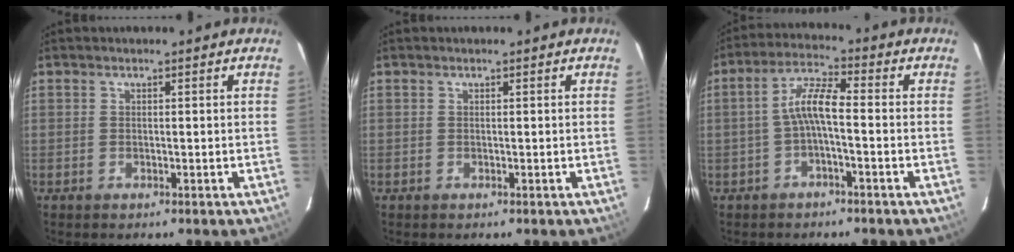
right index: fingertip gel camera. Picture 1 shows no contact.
{"total": 0.0}
{"total": 5.6, "force": [-1.6, 1.1, 5.3], "torque": [-0.117, 0.017, -0.031]}